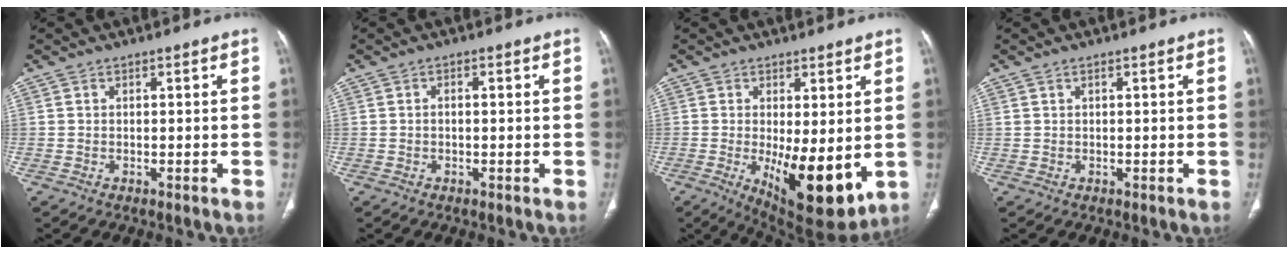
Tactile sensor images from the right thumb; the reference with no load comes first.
{"total": 0.8, "force": [-0.1, 0.4, 0.7], "torque": [-0.014, 0.004, 0.000]}
{"total": 12.4, "force": [-1.7, 4.5, 11.4], "torque": [-0.165, -0.032, -0.009]}
{"total": 0.5, "force": [0.4, 0.2, 0.3], "torque": [-0.010, 0.004, 0.009]}